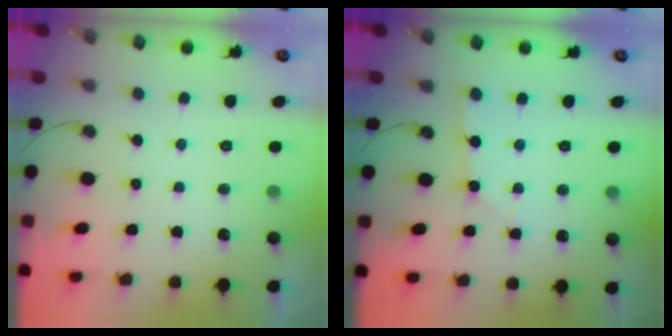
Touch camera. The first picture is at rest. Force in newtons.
{"total": 2.2, "press": 2.2, "slide": 0.4}